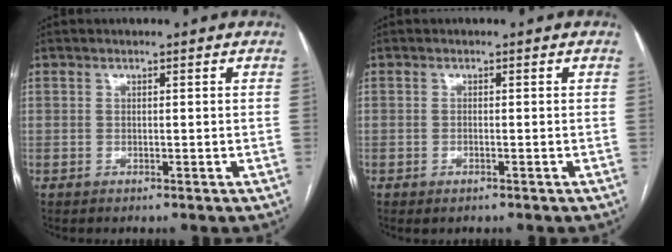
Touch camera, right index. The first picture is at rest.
{"total": 0.9, "force": [-0.6, 0.3, 0.7], "torque": [-0.014, -0.003, -0.005]}